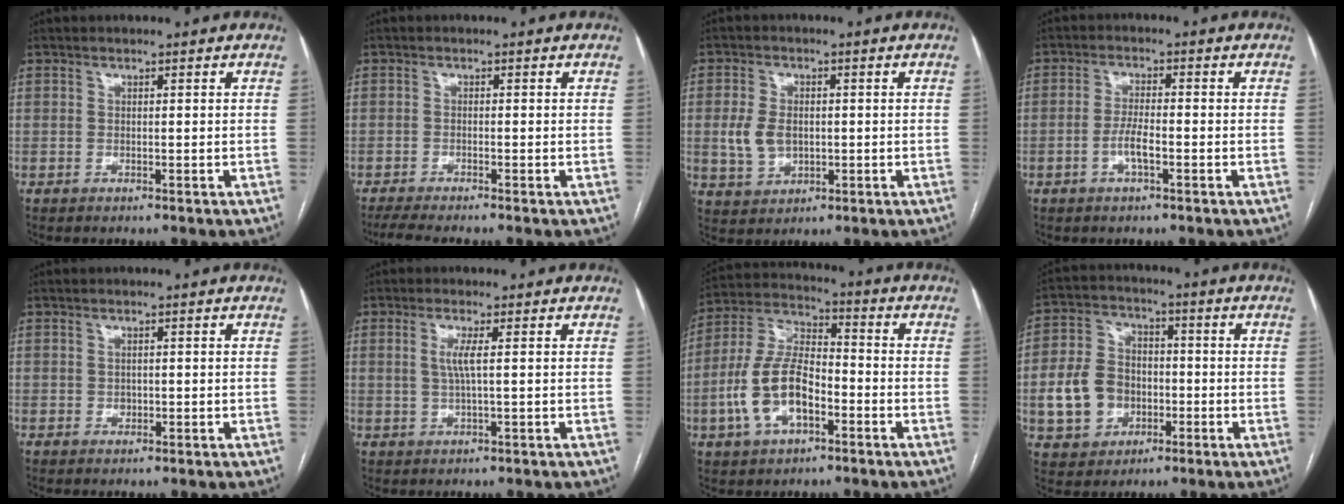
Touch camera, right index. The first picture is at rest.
{"total": 3.4, "force": [-2.9, -0.1, 1.7], "torque": [-0.030, -0.010, -0.055]}
{"total": 5.7, "force": [-0.2, 4.0, 4.1], "torque": [-0.089, 0.008, 0.006]}
{"total": 3.8, "force": [-1.4, 0.7, 3.4], "torque": [-0.066, 0.004, -0.027]}
{"total": 1.0, "force": [-0.1, 0.8, 0.5], "torque": [-0.009, 0.001, 0.000]}
{"total": 3.0, "force": [0.6, -0.1, 3.0], "torque": [-0.066, -0.002, 0.011]}
{"total": 12.5, "force": [-4.1, 6.0, 10.2], "torque": [-0.225, 0.018, -0.078]}
{"total": 10.2, "force": [-2.3, 8.3, 5.5], "torque": [-0.132, 0.025, -0.033]}